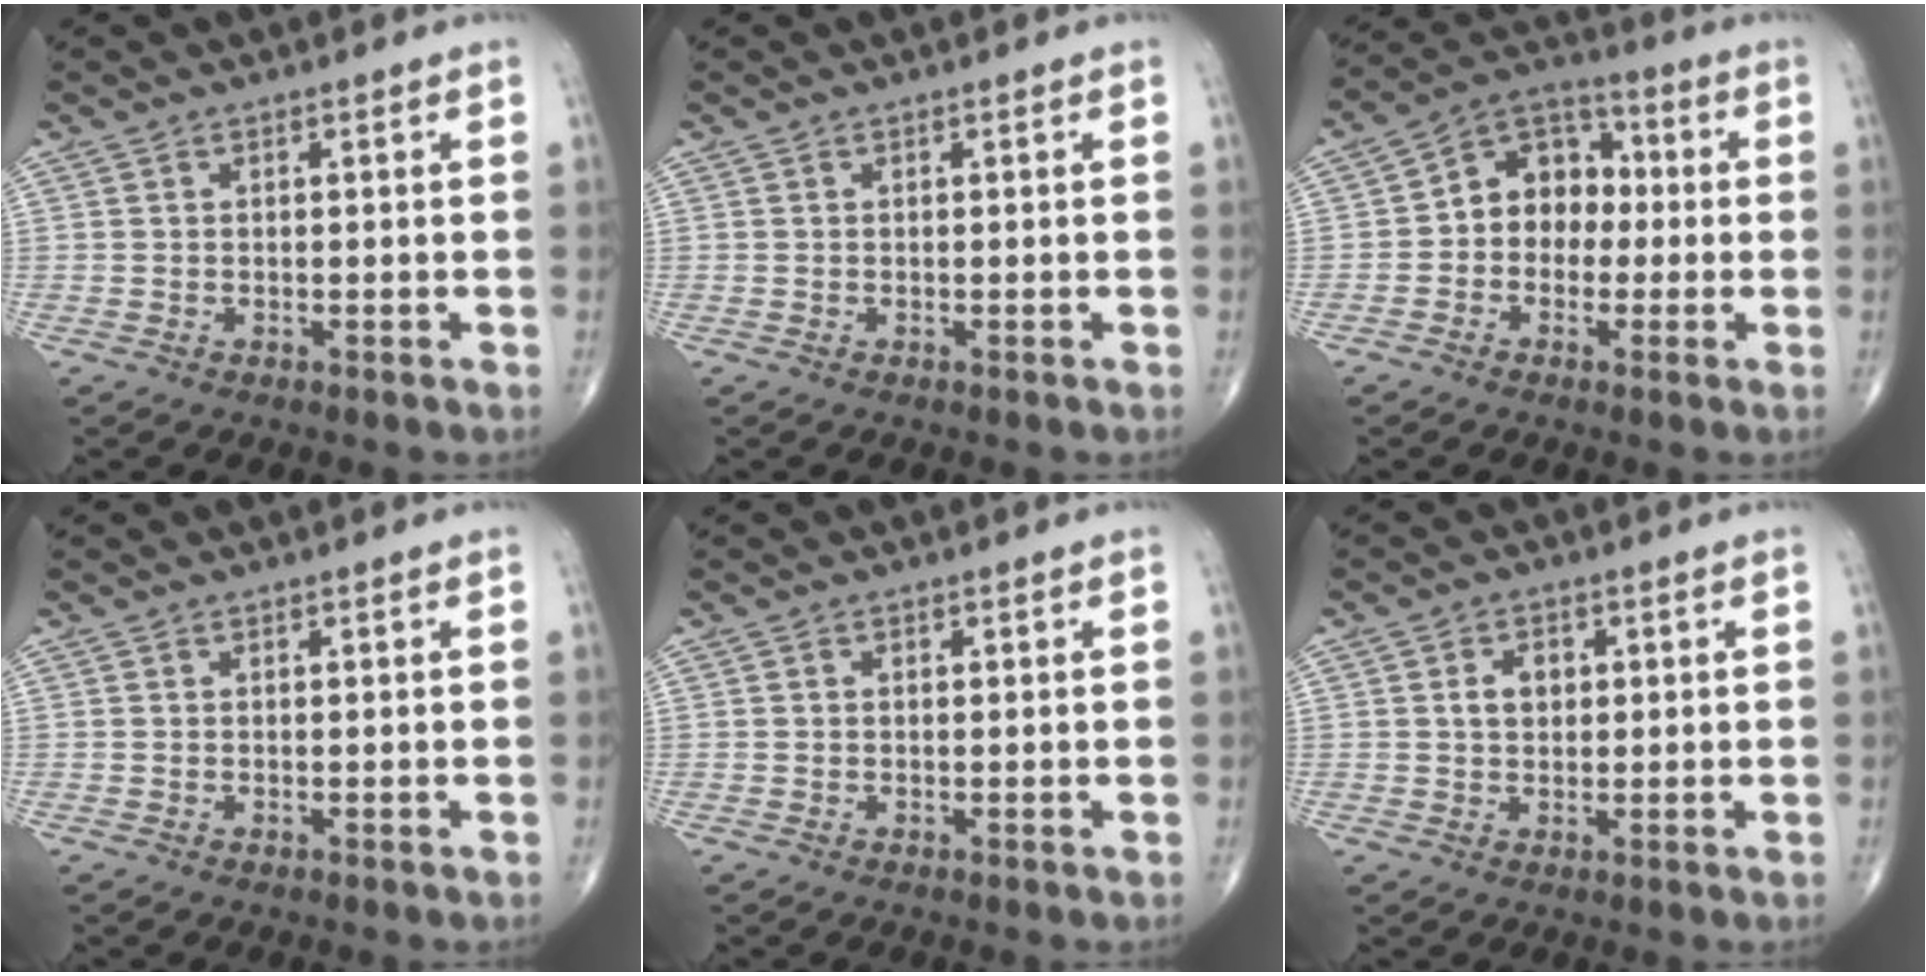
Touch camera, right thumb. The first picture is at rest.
{"total": 0.0}
{"total": 10.4, "force": [-0.4, 8.3, 6.3], "torque": [-0.057, 0.040, -0.025]}
{"total": 0.0}
{"total": 0.0}
{"total": 3.7, "force": [0.7, 2.7, 2.4], "torque": [-0.031, 0.004, 0.011]}